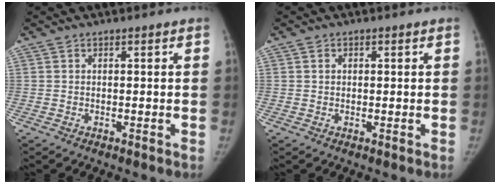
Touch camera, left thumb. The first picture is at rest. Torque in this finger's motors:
{"motor_torque": [-0.27, -0.12, -0.43, 0.28, -0.03]}